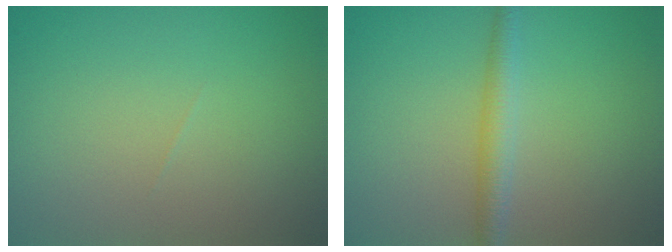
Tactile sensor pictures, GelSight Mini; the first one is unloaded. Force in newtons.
{"total": 2.3, "press": 2.3, "slide": 0.0}